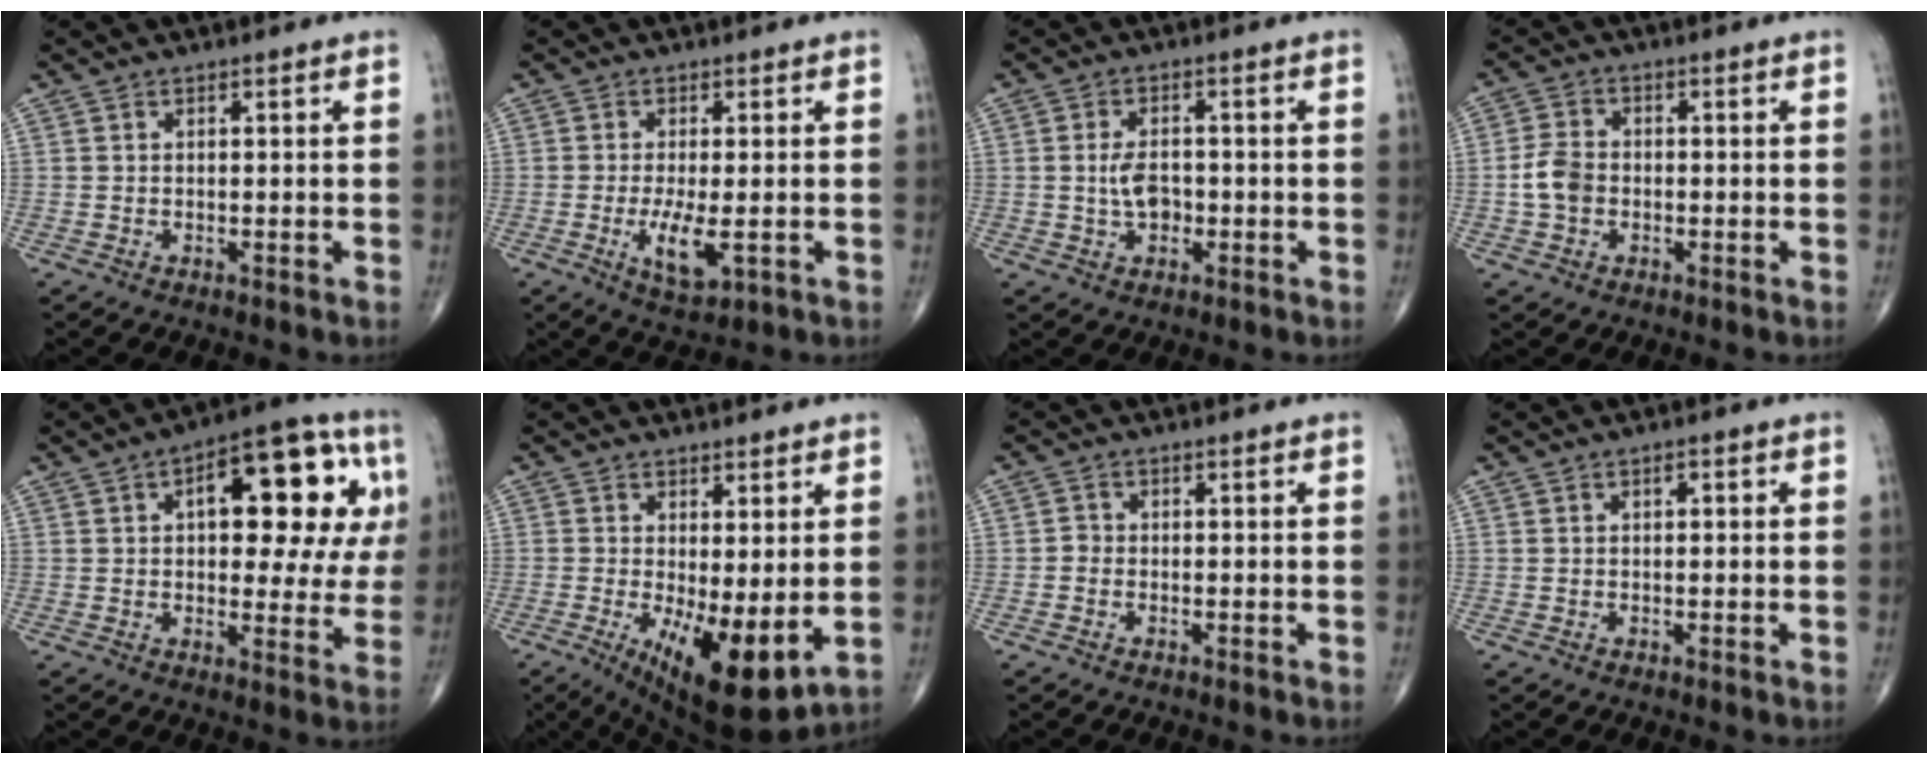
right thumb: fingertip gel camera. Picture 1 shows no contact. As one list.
[{"total": 6.2, "force": [-1.4, 2.1, 5.6], "torque": [-0.107, -0.016, -0.018]}, {"total": 4.6, "force": [-0.5, 2.9, 3.5], "torque": [-0.059, 0.007, -0.009]}, {"total": 5.0, "force": [-0.9, 3.8, 3.2], "torque": [-0.061, 0.013, -0.023]}, {"total": 19.9, "force": [5.7, 9.0, 16.8], "torque": [-0.181, 0.015, 0.068]}, {"total": 12.2, "force": [-1.9, 4.3, 11.2], "torque": [-0.173, -0.029, -0.014]}, {"total": 1.2, "force": [-0.4, 1.0, 0.4], "torque": [0.001, 0.004, -0.012]}, {"total": 1.2, "force": [0.4, 0.6, 0.9], "torque": [-0.012, 0.001, 0.005]}]